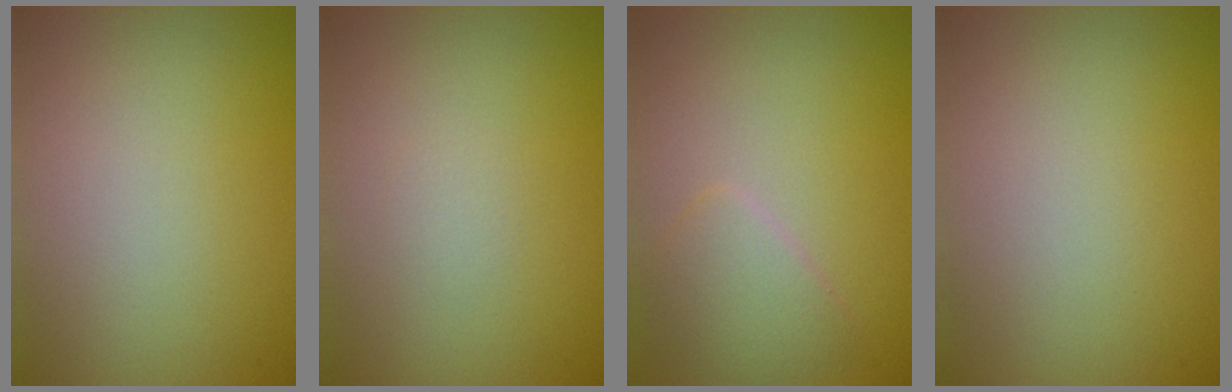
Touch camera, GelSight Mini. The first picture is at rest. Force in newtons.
{"total": 0.6, "press": 0.6, "slide": 0.0}
{"total": 2.4, "press": 2.4, "slide": 0.1}
{"total": 0.0}